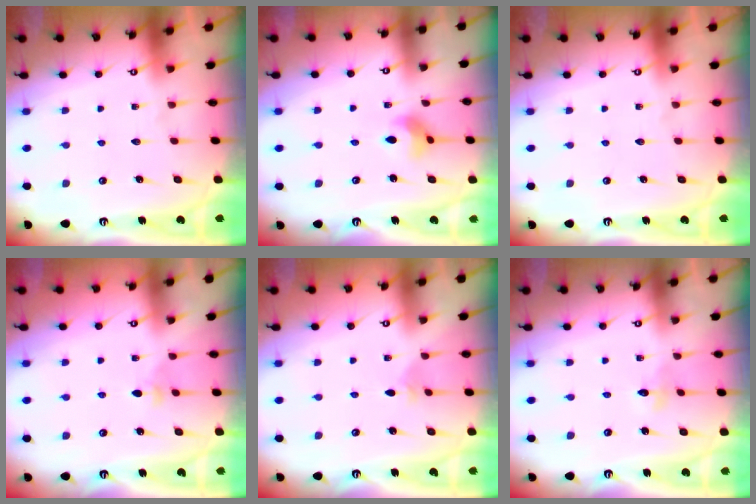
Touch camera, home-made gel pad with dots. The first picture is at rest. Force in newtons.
{"total": 5.0, "press": 4.9, "slide": 0.7}
{"total": 0.0}
{"total": 2.8, "press": 2.7, "slide": 0.8}
{"total": 1.5, "press": 1.5, "slide": 0.4}
{"total": 2.6, "press": 2.6, "slide": 0.3}